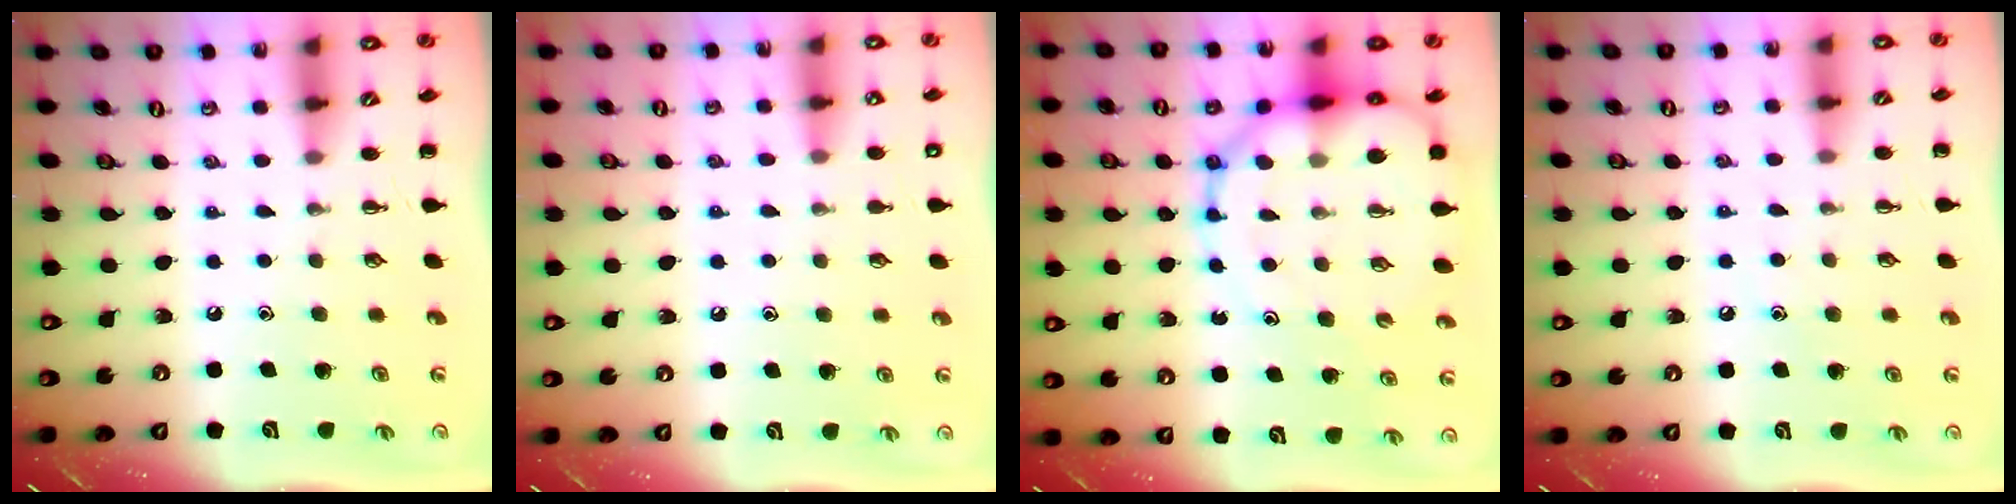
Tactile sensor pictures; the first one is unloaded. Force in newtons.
{"total": 7.6, "press": 7.1, "slide": 2.7}
{"total": 15.5, "press": 15.0, "slide": 3.9}
{"total": 5.6, "press": 5.4, "slide": 1.6}